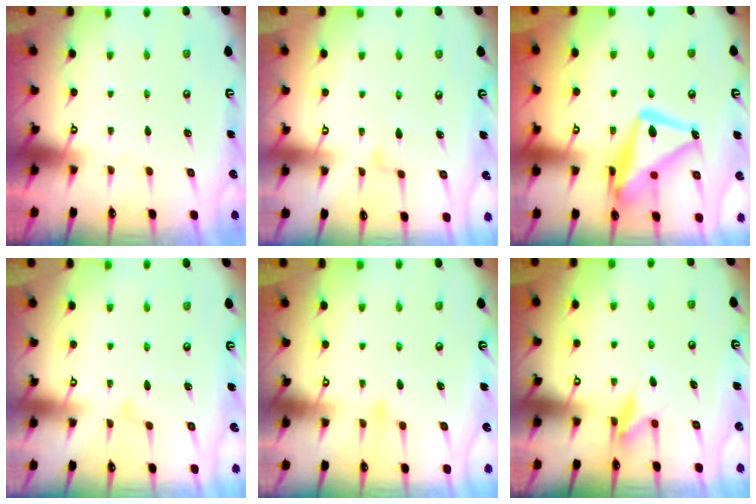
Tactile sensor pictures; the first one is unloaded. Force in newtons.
{"total": 6.9, "press": 6.9, "slide": 0.3}
{"total": 18.9, "press": 18.8, "slide": 1.8}
{"total": 7.4, "press": 7.4, "slide": 0.5}
{"total": 8.7, "press": 8.6, "slide": 0.8}
{"total": 7.4, "press": 7.3, "slide": 1.1}